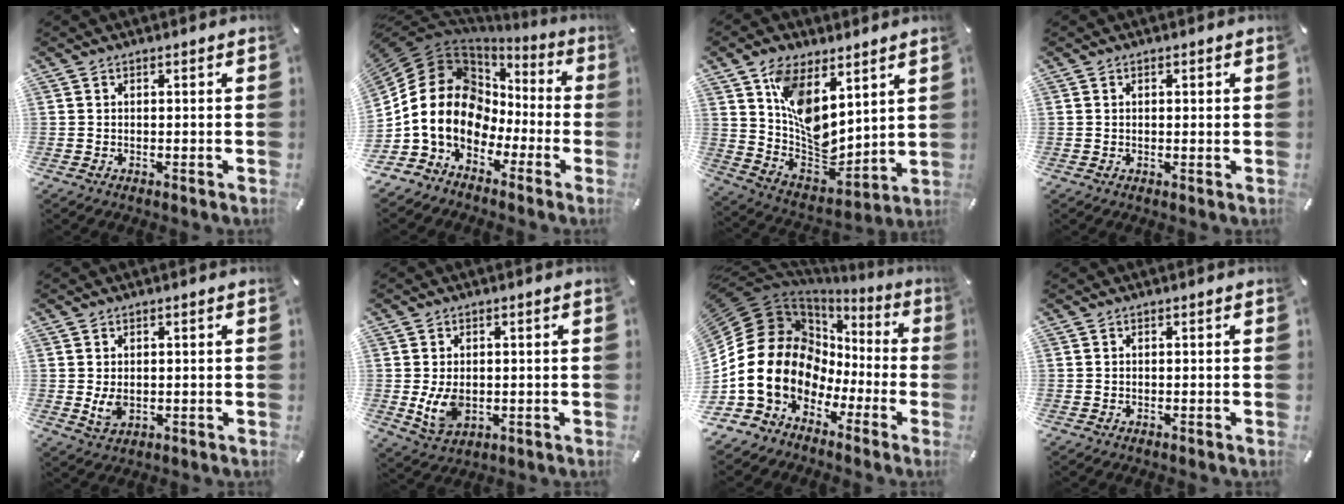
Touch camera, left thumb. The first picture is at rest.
{"total": 17.6, "force": [-1.6, 14.4, 10.0], "torque": [-0.221, -0.007, -0.032]}
{"total": 12.7, "force": [5.3, 8.1, 8.1], "torque": [-0.150, -0.034, 0.109]}
{"total": 0.8, "force": [0.2, 0.3, 0.7], "torque": [-0.015, 0.002, 0.002]}
{"total": 3.6, "force": [0.1, 2.5, 2.5], "torque": [-0.053, -0.006, 0.000]}
{"total": 6.3, "force": [-0.2, 4.6, 4.3], "torque": [-0.088, -0.009, -0.005]}
{"total": 20.1, "force": [-0.8, 16.7, 11.2], "torque": [-0.253, -0.018, 0.002]}
{"total": 0.0}